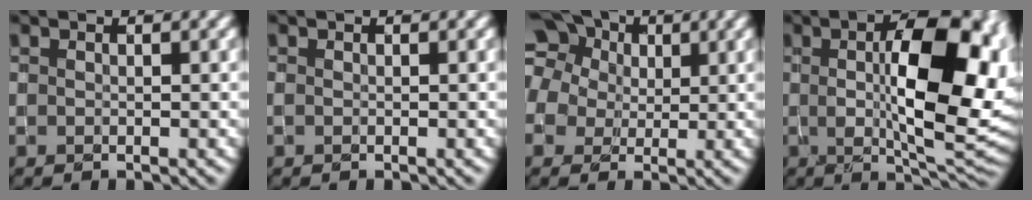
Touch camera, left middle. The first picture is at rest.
{"total": 0.0}
{"total": 12.6, "force": [5.7, 9.8, 5.4], "torque": [-0.139, 0.037, 0.080]}
{"total": 12.7, "force": [1.4, 5.1, 11.5], "torque": [-0.150, 0.003, 0.026]}